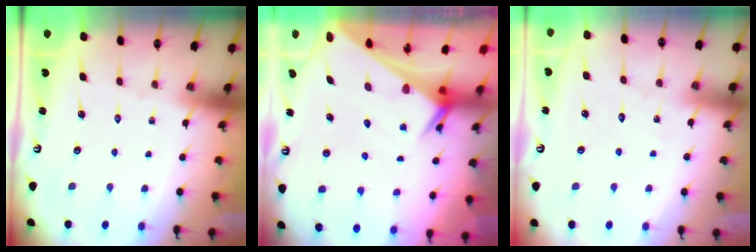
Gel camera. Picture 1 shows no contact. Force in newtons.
{"total": 2.9, "press": 2.9, "slide": 0.2}
{"total": 3.4, "press": 3.4, "slide": 0.3}